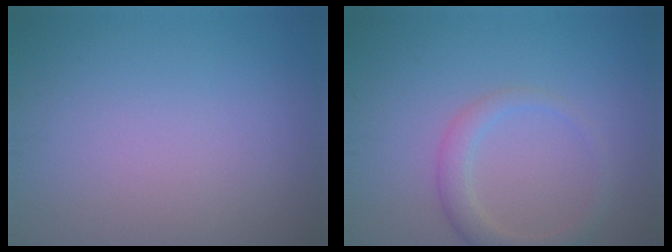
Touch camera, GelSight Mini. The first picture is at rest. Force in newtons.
{"total": 2.5, "press": 2.5, "slide": 0.2}